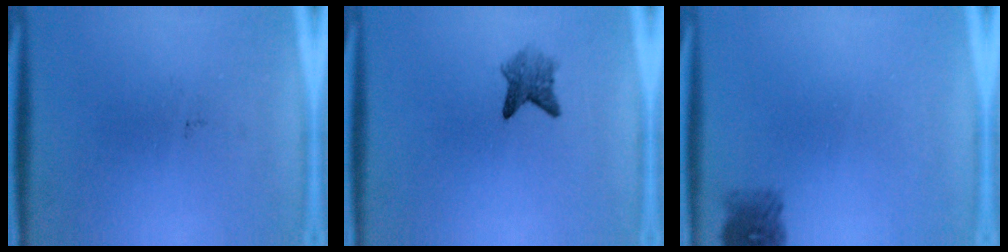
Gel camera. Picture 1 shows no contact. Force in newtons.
{"total": 2.9}
{"total": 2.1}